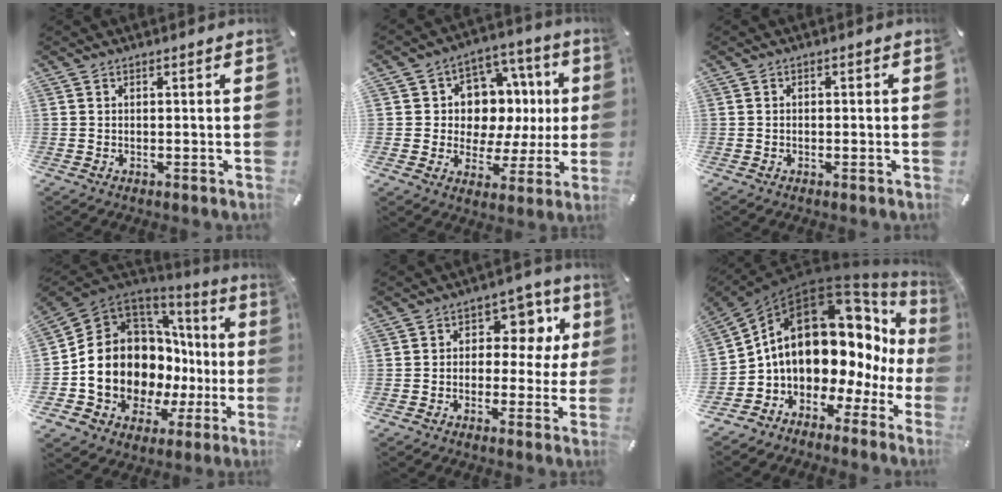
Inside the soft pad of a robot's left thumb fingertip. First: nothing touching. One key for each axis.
{"total": 11.2, "fx": 2.0, "fy": 10.1, "fz": 4.3, "tx": -0.056, "ty": -0.037, "tz": 0.046}
{"total": 1.1, "fx": -0.6, "fy": 0.6, "fz": 0.6, "tx": -0.012, "ty": 0.003, "tz": -0.014}
{"total": 17.4, "fx": 0.2, "fy": 13.9, "fz": 10.4, "tx": -0.194, "ty": -0.050, "tz": 0.024}
{"total": 9.7, "fx": 1.1, "fy": 7.7, "fz": 5.9, "tx": -0.073, "ty": -0.005, "tz": 0.016}
{"total": 18.3, "fx": 3.9, "fy": 12.4, "fz": 12.9, "tx": -0.229, "ty": -0.051, "tz": 0.077}